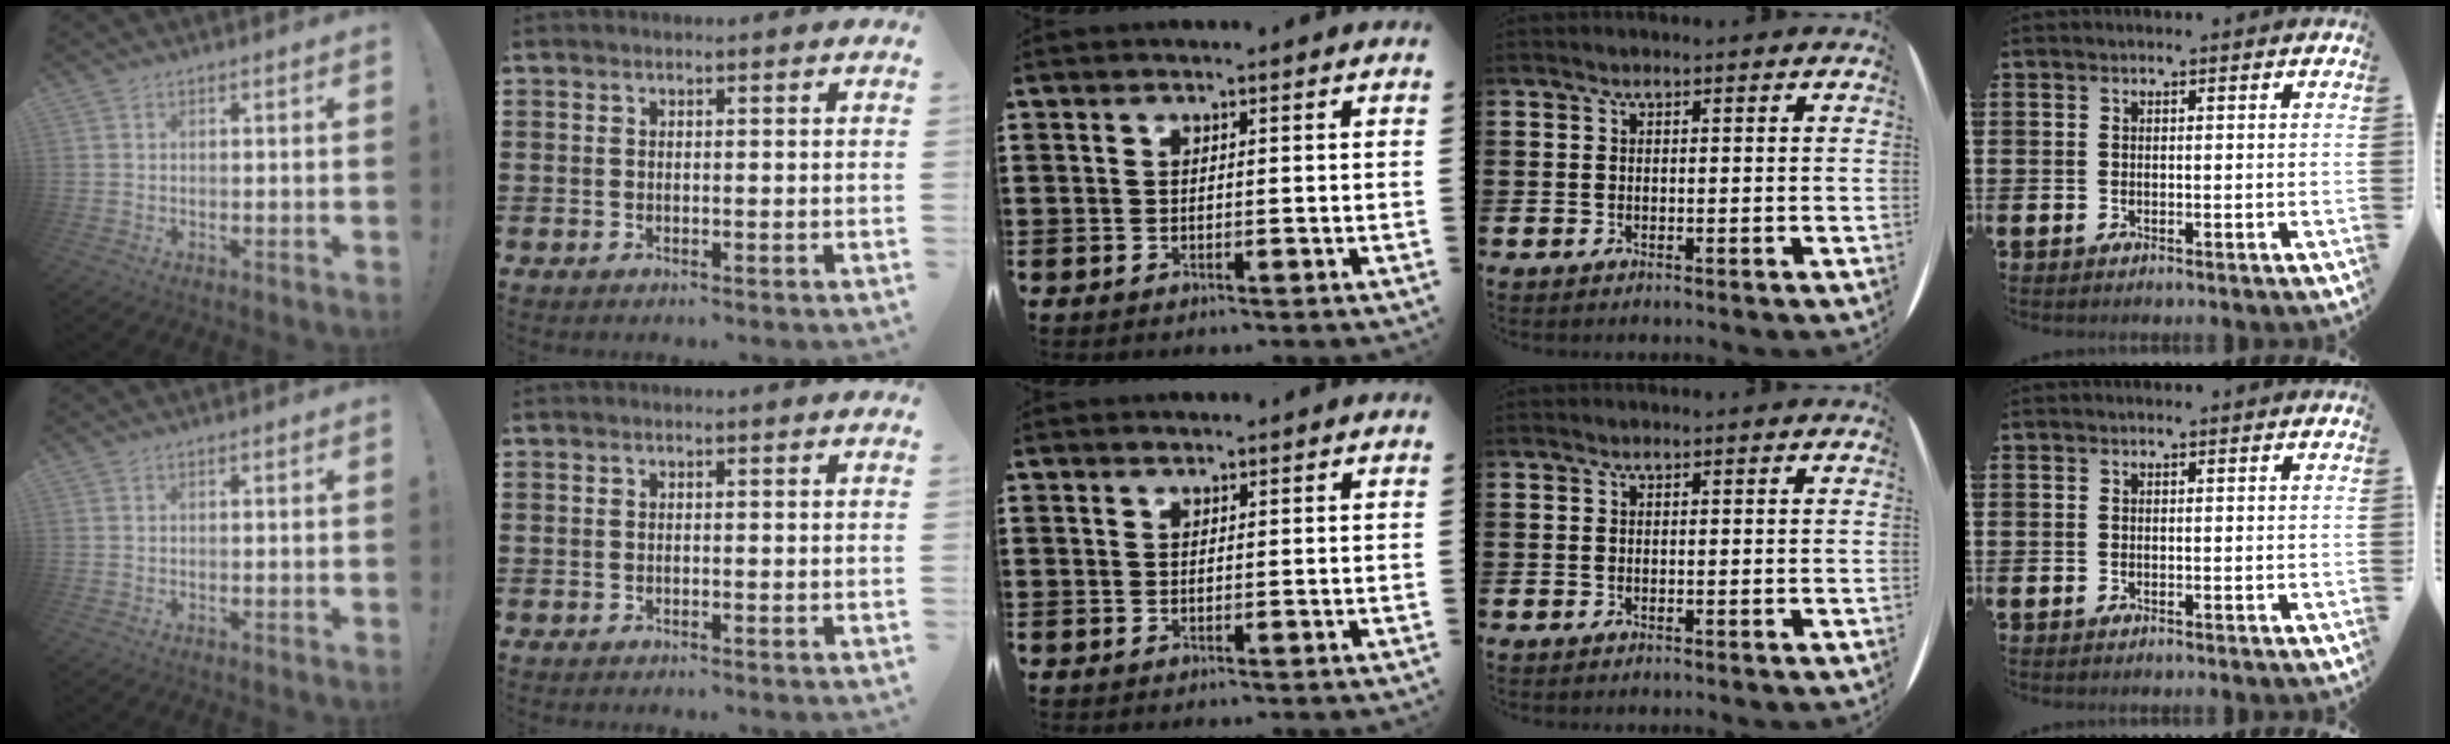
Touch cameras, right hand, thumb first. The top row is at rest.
{"middle": {"total": 0.5, "force": [0.4, 0.3, -0.1], "torque": [-0.001, -0.001, 0.009]}}